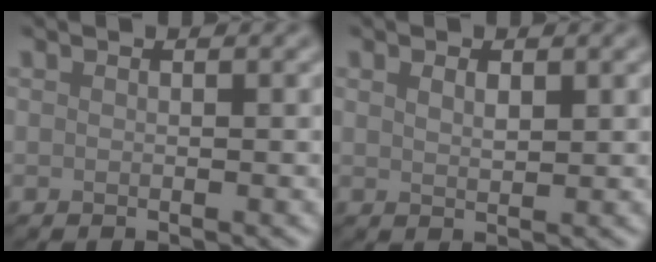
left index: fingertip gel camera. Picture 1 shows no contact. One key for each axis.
{"total": 1.3, "fx": 0.8, "fy": 0.6, "fz": 0.9, "tx": -0.018, "ty": -0.001, "tz": 0.016}